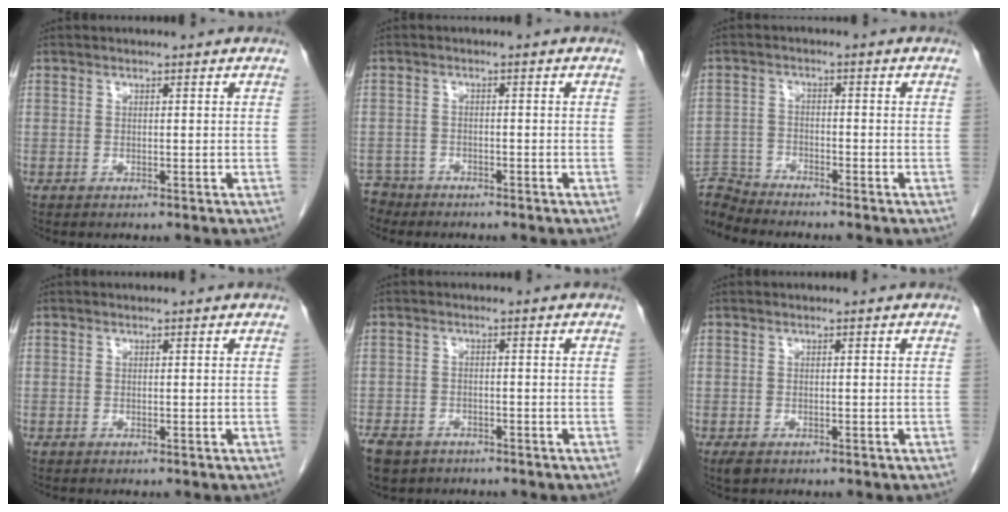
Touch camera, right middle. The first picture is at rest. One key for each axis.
{"total": 3.2, "fx": -2.9, "fy": 1.2, "fz": -0.8, "tx": 0.016, "ty": -0.001, "tz": -0.053}
{"total": 5.0, "fx": -4.9, "fy": -0.6, "fz": -1.0, "tx": 0.023, "ty": -0.003, "tz": -0.092}
{"total": 0.0}
{"total": 7.7, "fx": -5.5, "fy": 4.6, "fz": 2.9, "tx": -0.063, "ty": -0.005, "tz": -0.084}
{"total": 1.5, "fx": -0.9, "fy": 0.8, "fz": 0.9, "tx": -0.018, "ty": -0.002, "tz": -0.007}